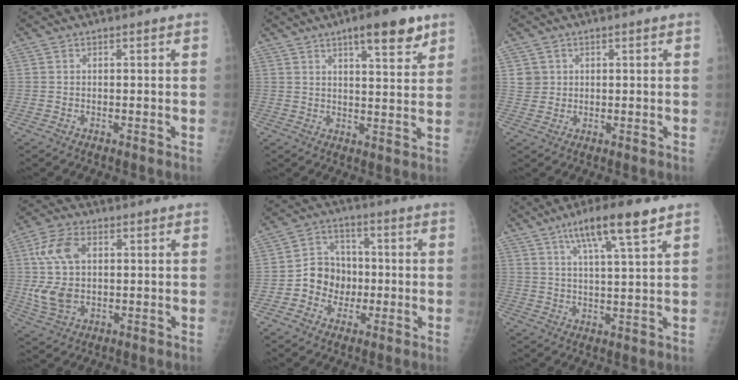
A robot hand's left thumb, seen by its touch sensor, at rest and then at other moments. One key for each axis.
{"total": 9.1, "fx": 5.6, "fy": 2.5, "fz": 6.8, "tx": -0.079, "ty": -0.028, "tz": 0.079}
{"total": 2.7, "fx": 0.8, "fy": 2.6, "fz": 0.2, "tx": 0.018, "ty": 0.000, "tz": 0.013}
{"total": 11.2, "fx": 1.5, "fy": 6.9, "fz": 8.7, "tx": -0.173, "ty": 0.005, "tz": 0.030}
{"total": 9.1, "fx": -1.8, "fy": 8.1, "fz": 3.8, "tx": -0.021, "ty": 0.026, "tz": -0.042}
{"total": 10.2, "fx": 6.0, "fy": 1.2, "fz": 8.2, "tx": -0.140, "ty": -0.018, "tz": 0.103}